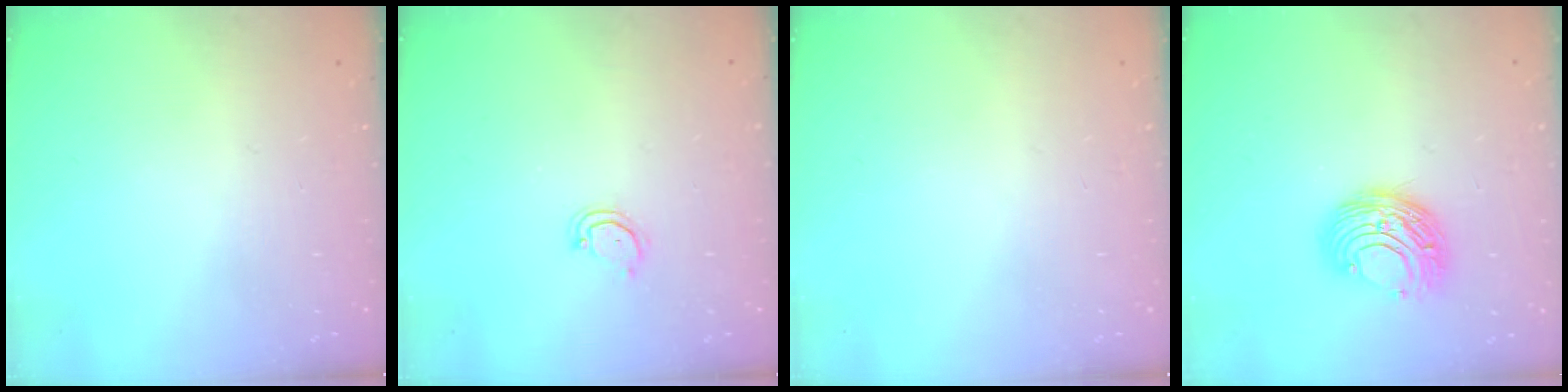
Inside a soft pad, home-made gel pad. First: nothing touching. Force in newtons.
{"total": 2.5, "press": 2.5, "slide": 0.1}
{"total": 0.0}
{"total": 9.0, "press": 9.0, "slide": 0.2}